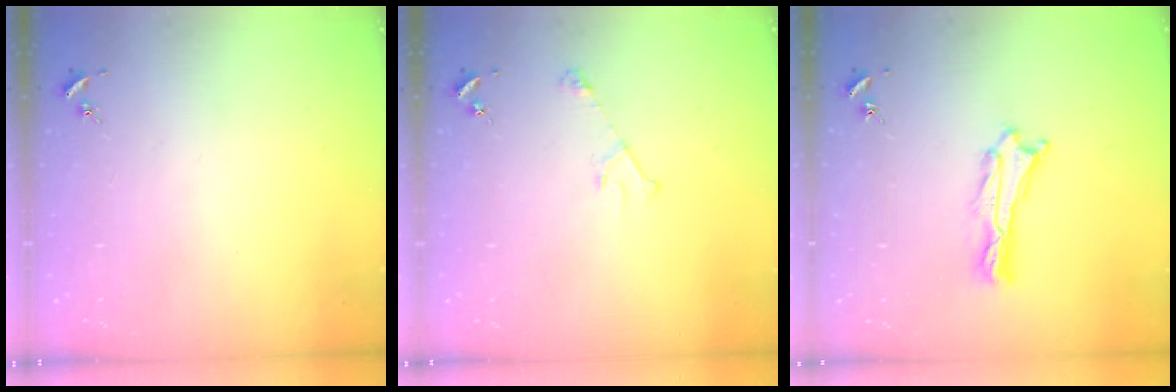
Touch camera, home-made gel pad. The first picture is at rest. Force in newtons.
{"total": 2.9, "press": 2.9, "slide": 0.3}
{"total": 1.1, "press": 1.1, "slide": 0.2}